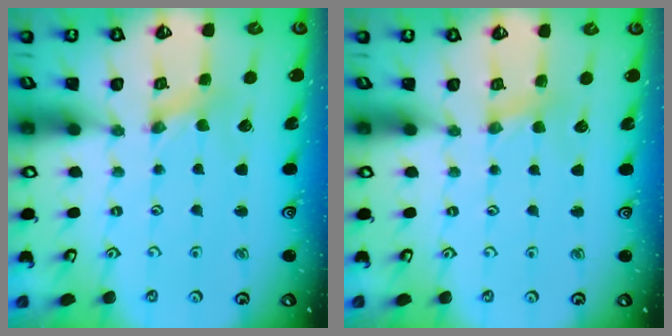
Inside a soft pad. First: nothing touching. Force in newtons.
{"total": 2.8, "press": 2.8, "slide": 0.3}